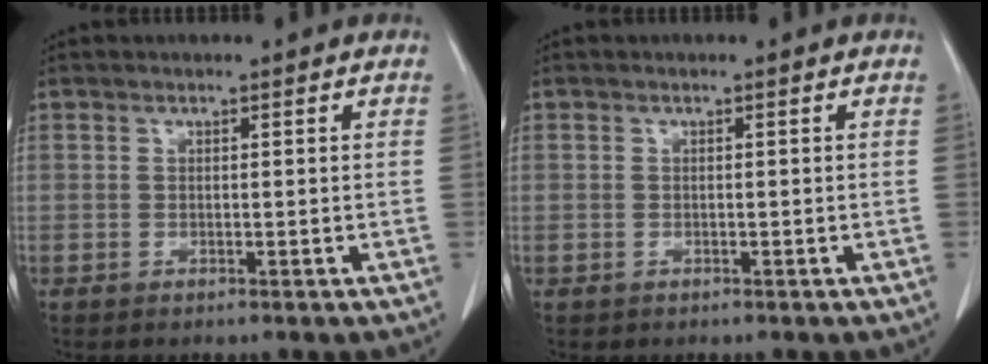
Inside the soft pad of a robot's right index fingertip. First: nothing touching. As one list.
[{"total": 0.6, "force": [-0.2, 0.6, -0.1], "torque": [0.006, 0.007, -0.006]}]